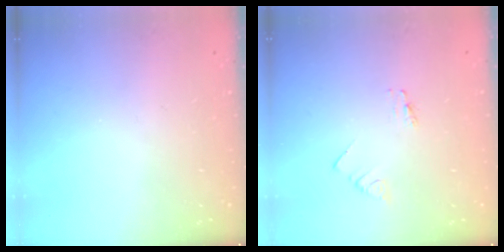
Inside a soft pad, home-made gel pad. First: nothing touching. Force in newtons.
{"total": 0.0}